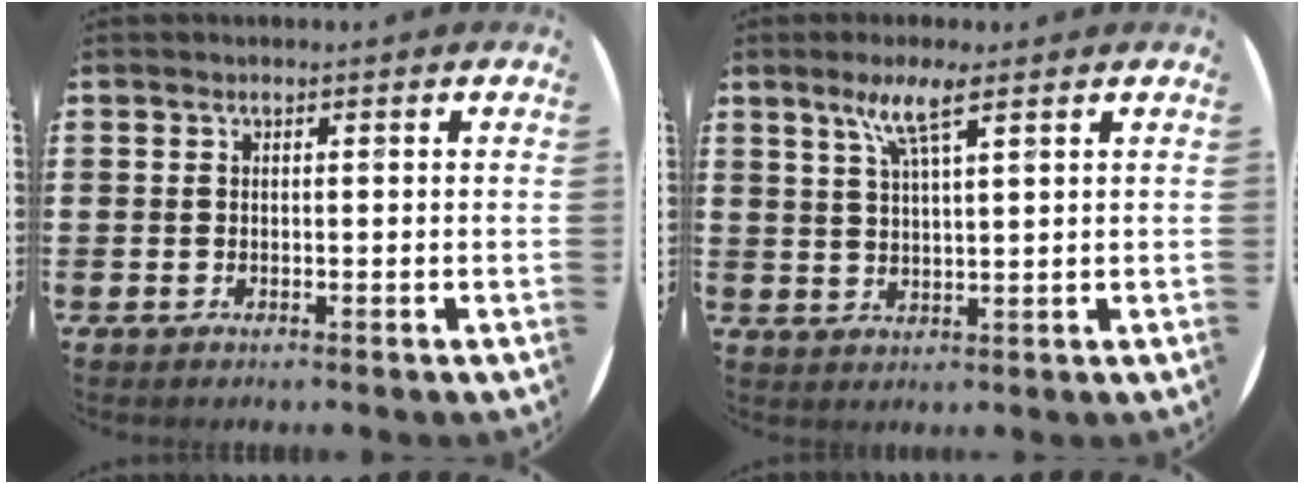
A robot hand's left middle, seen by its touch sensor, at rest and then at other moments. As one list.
[{"total": 5.2, "force": [3.4, 0.5, 3.9], "torque": [-0.085, 0.007, 0.056]}]